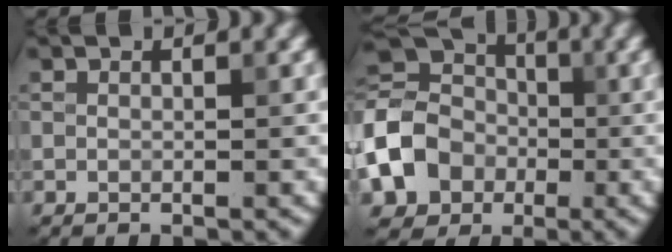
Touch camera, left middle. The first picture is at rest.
{"total": 9.0, "force": [-2.4, 7.3, 4.6], "torque": [-0.108, -0.003, -0.059]}